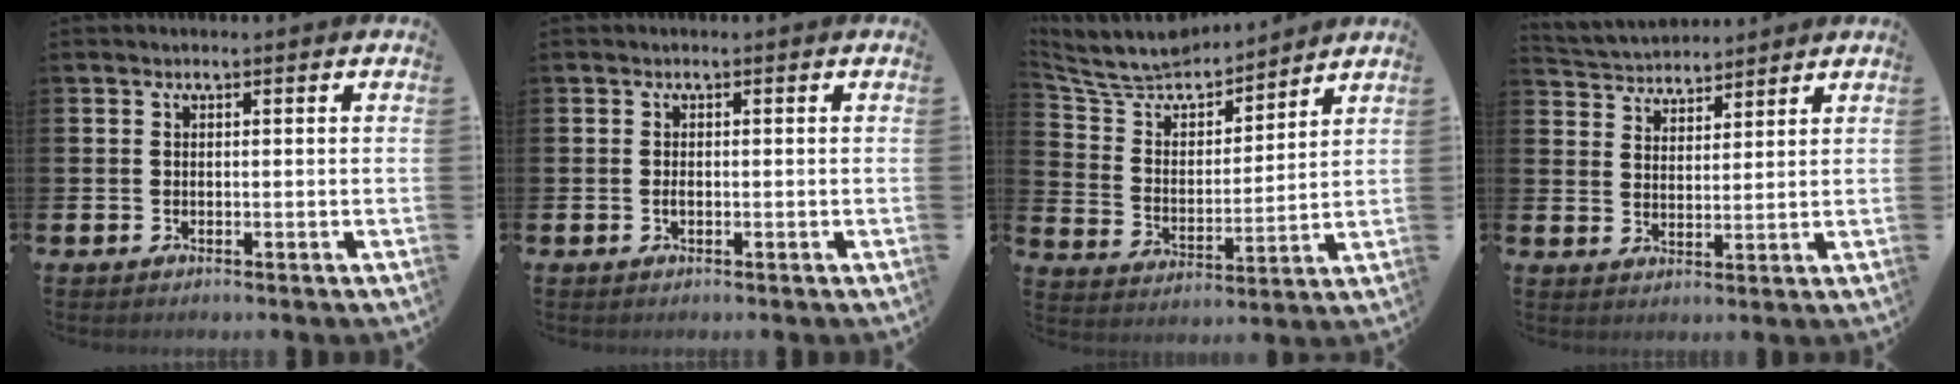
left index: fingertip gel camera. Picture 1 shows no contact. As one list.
[{"total": 0.7, "force": [-0.1, 0.3, 0.6], "torque": [-0.017, 0.003, -0.002]}, {"total": 8.2, "force": [7.6, 2.4, 1.8], "torque": [-0.081, -0.057, 0.134]}, {"total": 4.1, "force": [3.9, 1.1, -0.4], "torque": [-0.011, -0.023, 0.070]}]